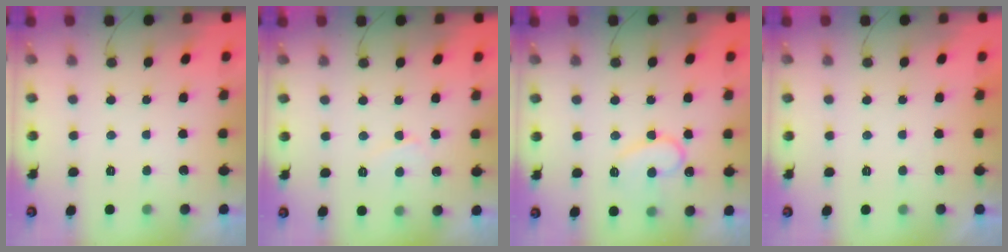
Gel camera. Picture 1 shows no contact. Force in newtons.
{"total": 3.9, "press": 3.8, "slide": 0.4}
{"total": 13.1, "press": 13.0, "slide": 1.1}
{"total": 2.0, "press": 2.0, "slide": 0.1}